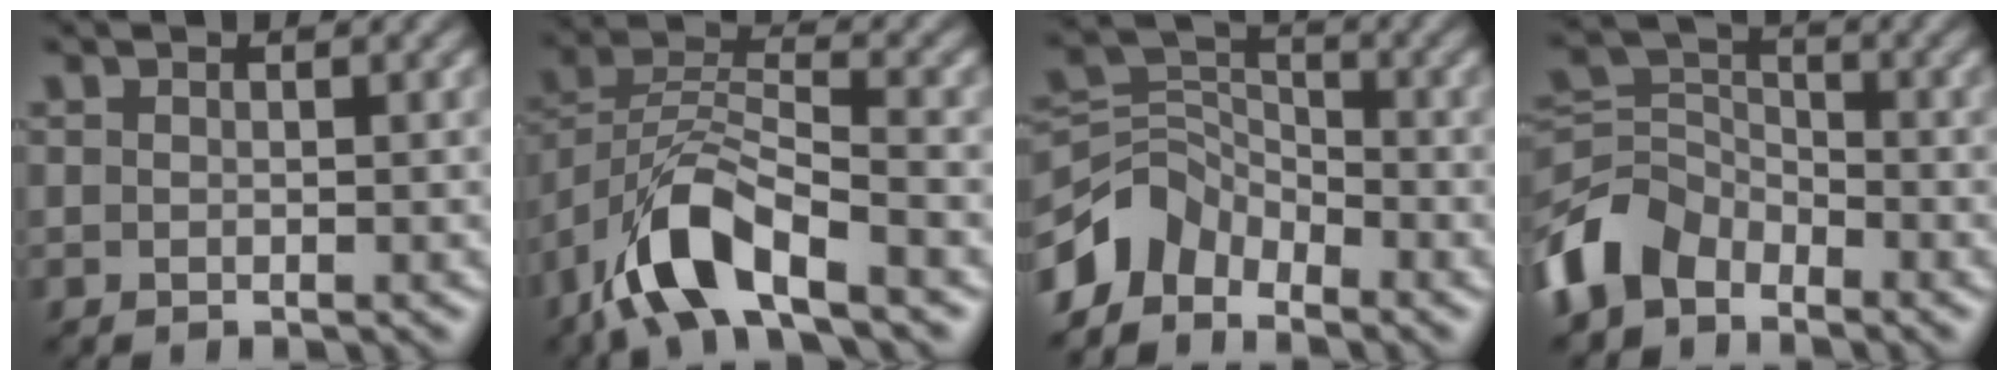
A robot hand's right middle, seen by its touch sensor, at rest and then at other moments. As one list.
[{"total": 8.2, "force": [-5.1, 2.8, 5.7], "torque": [-0.108, 0.008, -0.103]}, {"total": 4.4, "force": [-3.4, 2.6, 1.1], "torque": [-0.023, 0.006, -0.078]}, {"total": 5.9, "force": [-3.7, 3.8, 2.6], "torque": [-0.059, 0.003, -0.088]}]